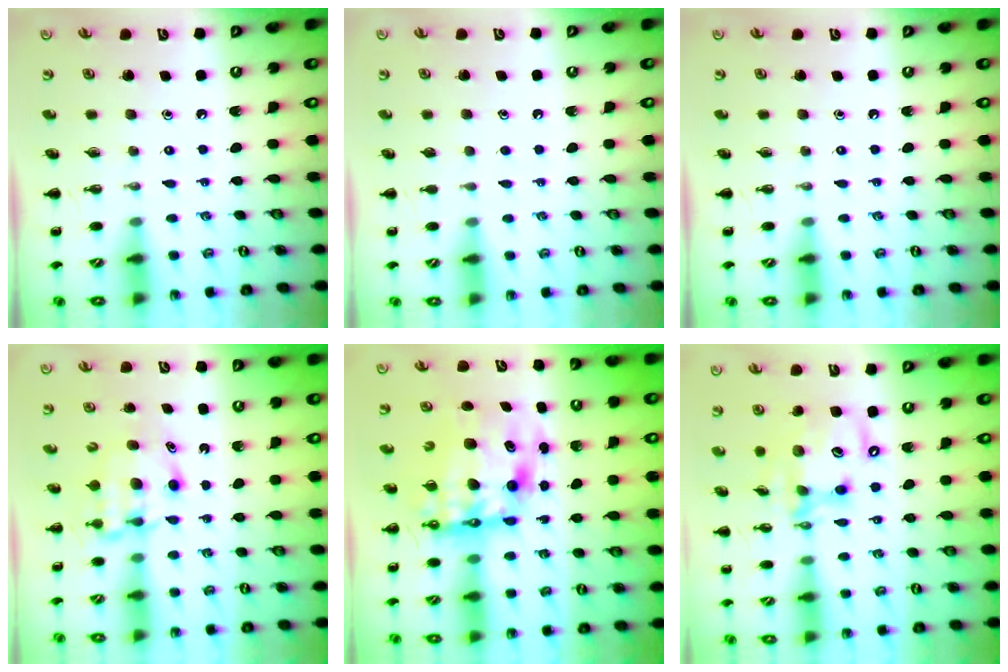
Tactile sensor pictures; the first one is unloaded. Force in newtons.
{"total": 0.8, "press": 0.8, "slide": 0.1}
{"total": 0.0}
{"total": 5.4, "press": 5.3, "slide": 0.6}
{"total": 11.4, "press": 11.1, "slide": 2.9}
{"total": 14.1, "press": 13.6, "slide": 3.6}